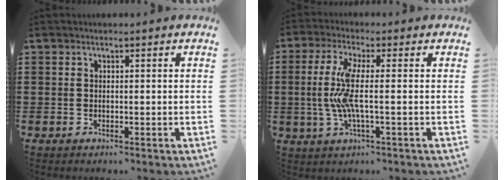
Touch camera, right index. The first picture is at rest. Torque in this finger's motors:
{"motor_torque": [1.53, -0.26, 0.34, 0.21]}